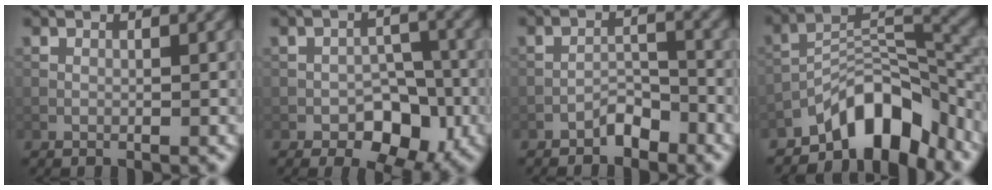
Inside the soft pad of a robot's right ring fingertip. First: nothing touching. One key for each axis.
{"total": 5.6, "fx": -2.4, "fy": 3.6, "fz": 3.6, "tx": -0.035, "ty": -0.001, "tz": -0.040}
{"total": 2.2, "fx": -1.8, "fy": 0.8, "fz": 0.9, "tx": -0.010, "ty": 0.011, "tz": -0.035}
{"total": 8.2, "fx": -6.1, "fy": 3.2, "fz": 4.5, "tx": -0.052, "ty": 0.008, "tz": -0.114}